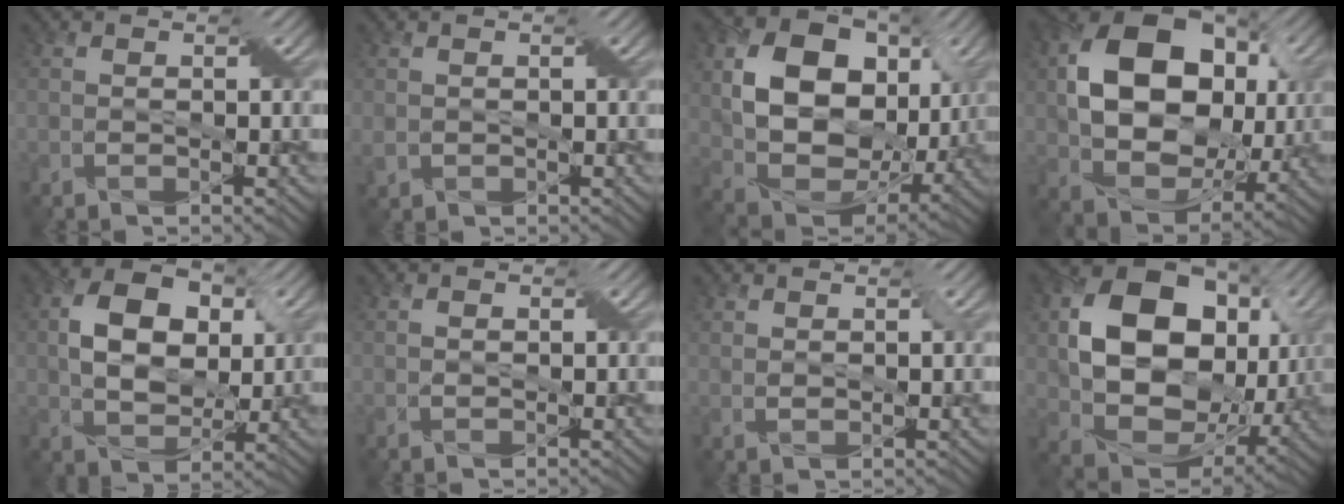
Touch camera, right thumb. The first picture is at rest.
{"total": 1.5, "force": [0.0, 1.3, 0.7], "torque": [-0.027, -0.005, 0.001]}
{"total": 15.2, "force": [2.9, 11.1, 10.0], "torque": [-0.204, -0.007, 0.063]}
{"total": 15.7, "force": [2.6, 11.3, 10.6], "torque": [-0.202, 0.002, 0.054]}
{"total": 9.3, "force": [2.1, 6.3, 6.6], "torque": [-0.135, 0.010, 0.033]}
{"total": 0.9, "force": [0.5, 0.5, 0.5], "torque": [-0.012, 0.001, 0.011]}
{"total": 1.6, "force": [1.2, 0.6, 1.0], "torque": [-0.027, 0.001, 0.026]}
{"total": 17.3, "force": [2.6, 12.9, 11.3], "torque": [-0.223, -0.028, 0.069]}